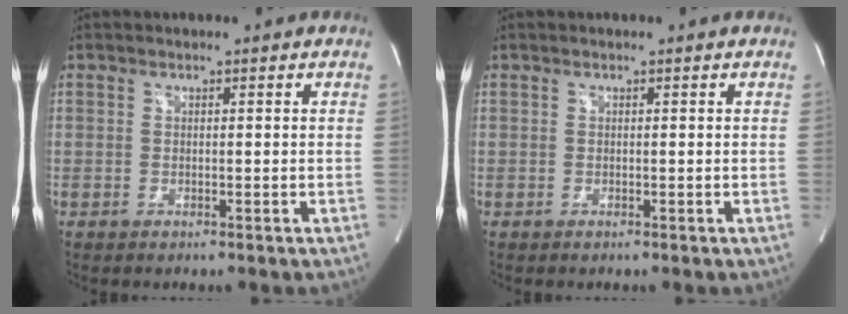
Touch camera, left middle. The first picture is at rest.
{"total": 0.0}